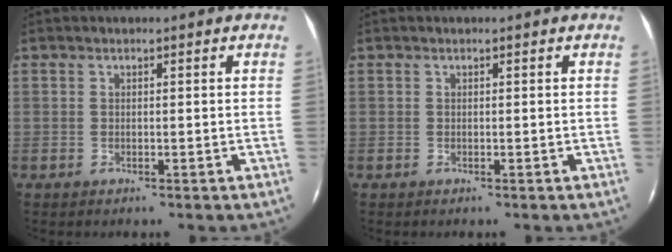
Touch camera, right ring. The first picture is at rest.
{"total": 0.0}